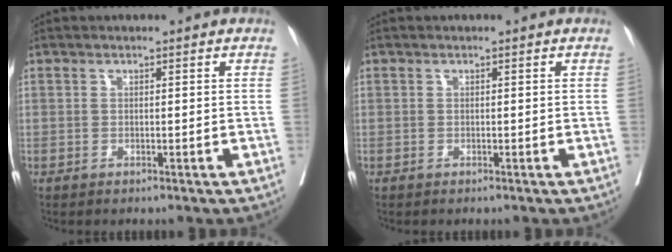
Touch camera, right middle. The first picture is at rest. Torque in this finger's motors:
{"motor_torque": [0.20, -0.13, 0.10, 0.02]}